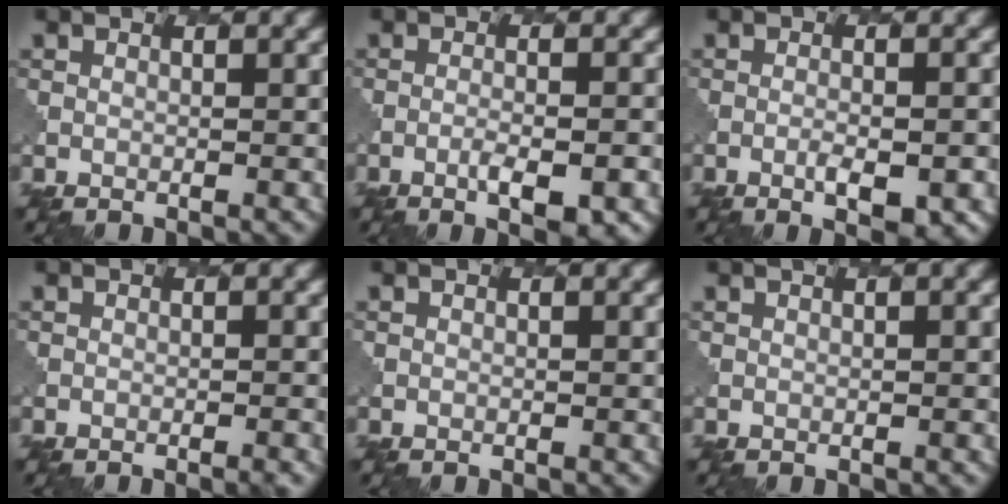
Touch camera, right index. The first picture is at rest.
{"total": 3.4, "force": [-1.4, 0.8, 2.9], "torque": [-0.051, -0.001, -0.020]}
{"total": 3.0, "force": [-1.2, 0.9, 2.7], "torque": [-0.049, -0.005, -0.012]}
{"total": 1.1, "force": [-0.7, 0.2, 0.9], "torque": [-0.004, 0.002, -0.011]}
{"total": 0.0}
{"total": 1.1, "force": [0.5, 0.3, 0.9], "torque": [-0.010, -0.003, 0.008]}